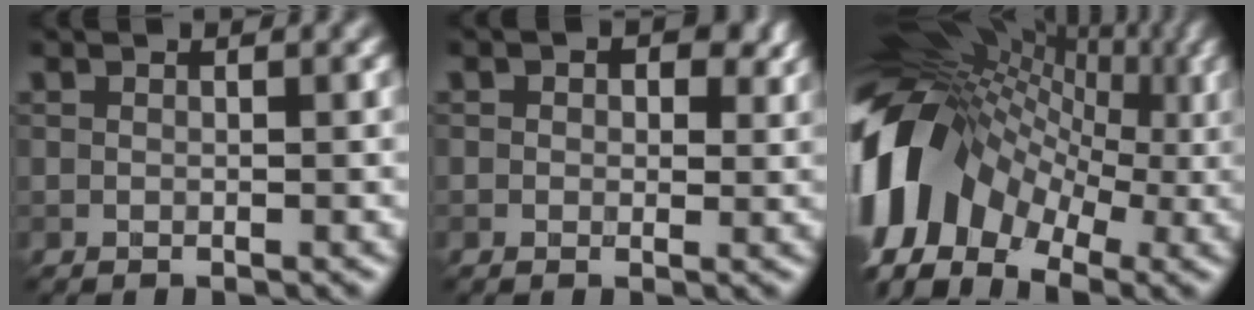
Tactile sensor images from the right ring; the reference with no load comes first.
{"total": 4.3, "force": [1.7, 3.2, 2.3], "torque": [-0.026, 0.005, 0.001]}
{"total": 16.4, "force": [-1.8, 11.0, 12.1], "torque": [-0.229, 0.016, -0.029]}